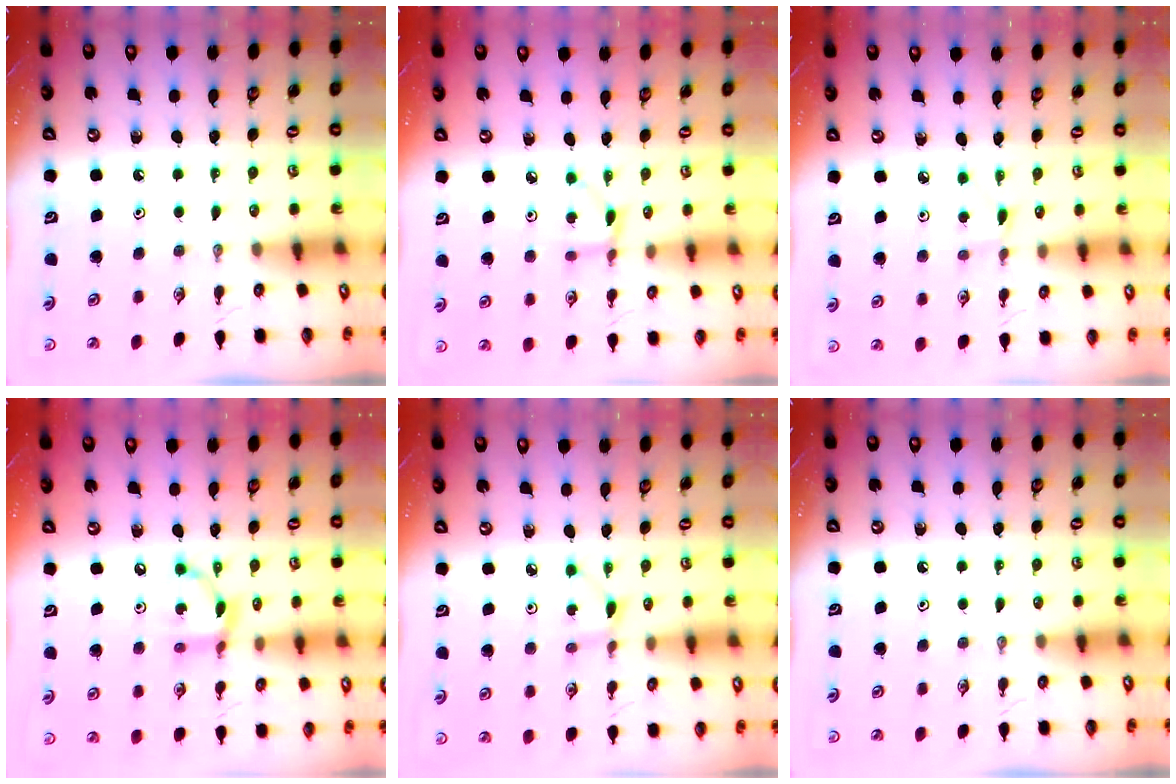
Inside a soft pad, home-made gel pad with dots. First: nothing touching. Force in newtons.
{"total": 3.3, "press": 3.3, "slide": 0.4}
{"total": 1.5, "press": 1.5, "slide": 0.2}
{"total": 9.3, "press": 9.3, "slide": 0.5}
{"total": 3.1, "press": 3.0, "slide": 0.5}
{"total": 0.0}